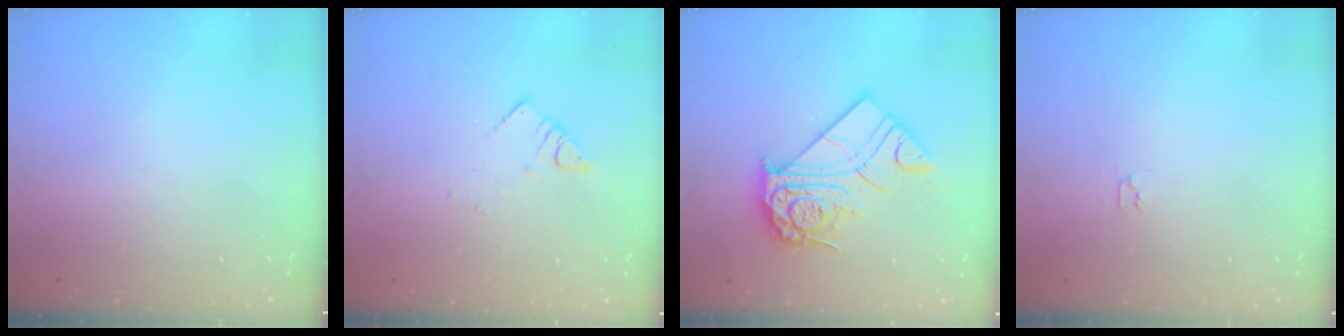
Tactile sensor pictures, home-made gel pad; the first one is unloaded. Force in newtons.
{"total": 2.6, "press": 2.6, "slide": 0.1}
{"total": 17.4, "press": 17.3, "slide": 1.7}
{"total": 2.0, "press": 2.0, "slide": 0.3}